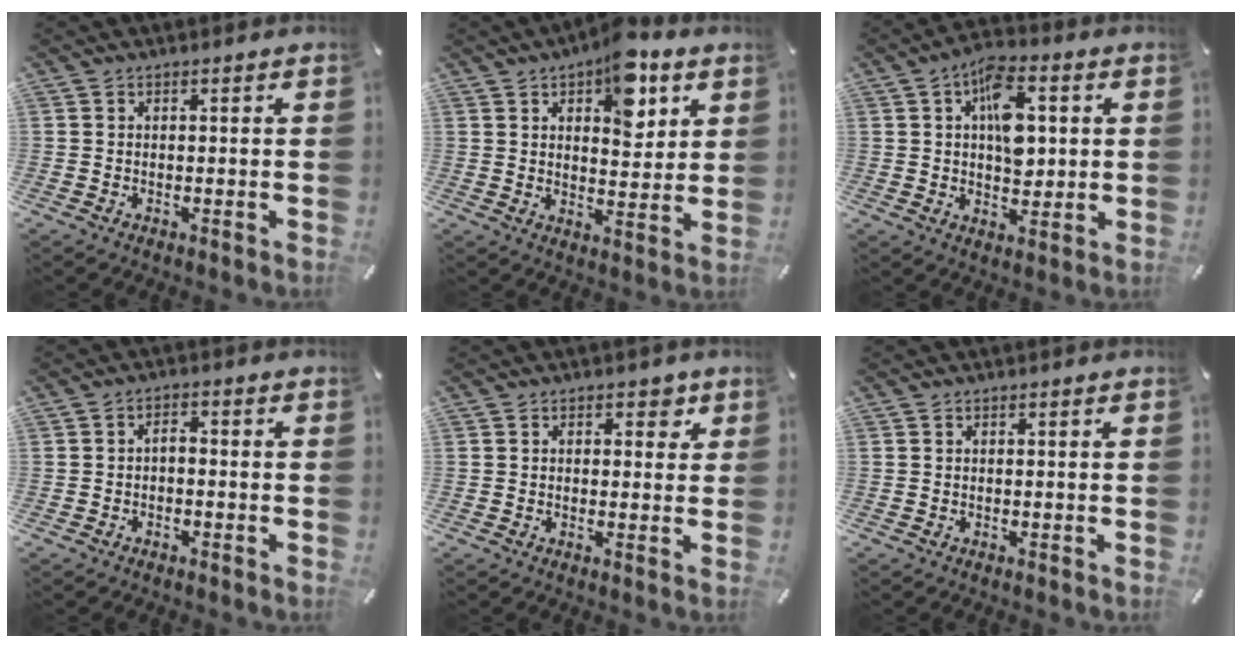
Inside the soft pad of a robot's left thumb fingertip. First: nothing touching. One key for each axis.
{"total": 11.1, "fx": 6.2, "fy": 5.9, "fz": 7.2, "tx": -0.083, "ty": -0.028, "tz": 0.102}
{"total": 11.8, "fx": 2.4, "fy": 7.4, "fz": 8.8, "tx": -0.121, "ty": 0.003, "tz": 0.043}
{"total": 2.2, "fx": -1.1, "fy": 1.3, "fz": 1.3, "tx": -0.027, "ty": 0.010, "tz": -0.024}
{"total": 3.3, "fx": 1.4, "fy": 2.2, "fz": 2.0, "tx": -0.014, "ty": -0.004, "tz": 0.015}
{"total": 0.0}